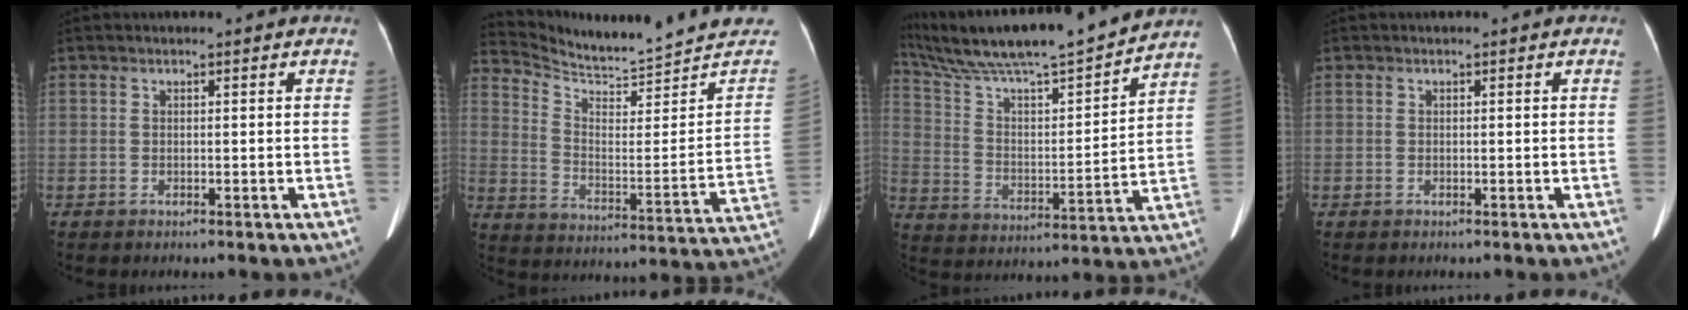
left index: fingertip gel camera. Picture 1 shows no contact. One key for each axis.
{"total": 20.5, "fx": 19.9, "fy": 0.7, "fz": 5.1, "tx": -0.092, "ty": -0.105, "tz": 0.273}
{"total": 21.3, "fx": 18.7, "fy": 0.7, "fz": 10.1, "tx": -0.180, "ty": 0.011, "tz": 0.308}
{"total": 0.0}